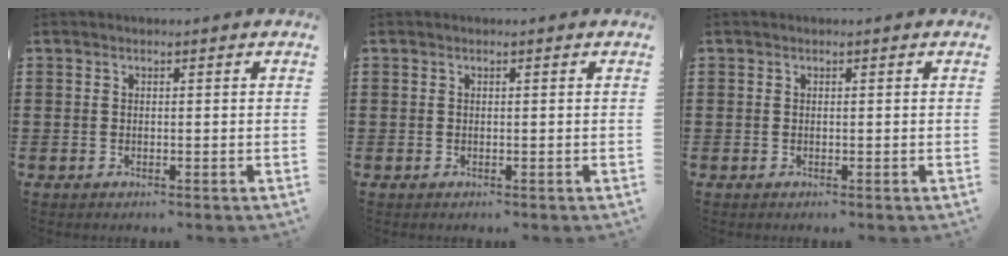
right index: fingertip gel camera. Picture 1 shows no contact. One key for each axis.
{"total": 0.0}
{"total": 0.0}